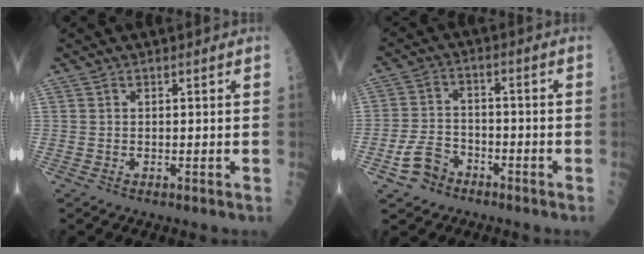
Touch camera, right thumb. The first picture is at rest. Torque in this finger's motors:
{"motor_torque": [0.59, -0.03, 0.22, -0.56, 0.04]}